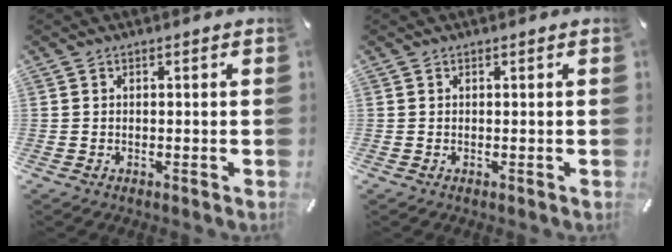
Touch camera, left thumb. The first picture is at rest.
{"total": 0.0}